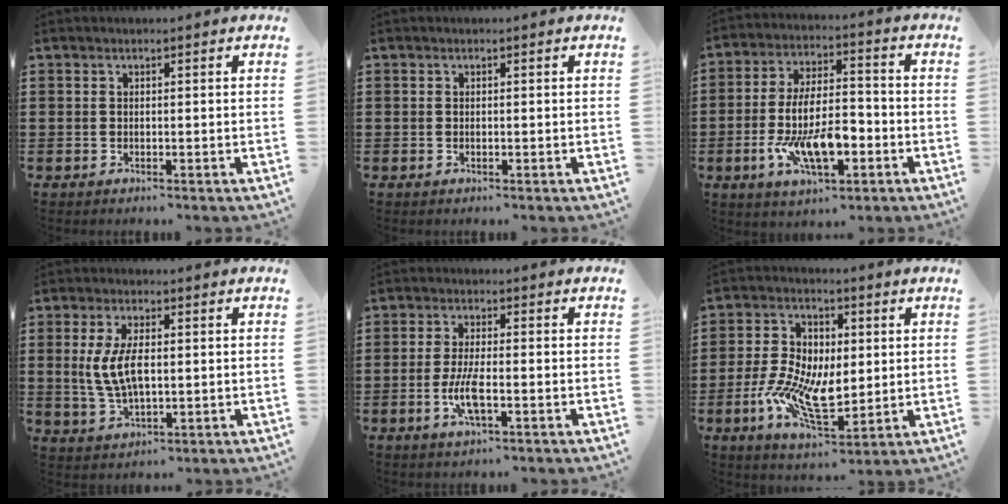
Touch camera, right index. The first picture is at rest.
{"total": 0.0}
{"total": 11.5, "force": [-4.2, 4.6, 9.7], "torque": [-0.200, 0.001, -0.075]}
{"total": 6.7, "force": [0.4, 3.0, 6.0], "torque": [-0.138, 0.002, 0.000]}
{"total": 5.0, "force": [-1.7, 1.2, 4.6], "torque": [-0.104, -0.008, -0.037]}
{"total": 10.4, "force": [-1.9, 5.8, 8.4], "torque": [-0.190, 0.003, -0.036]}